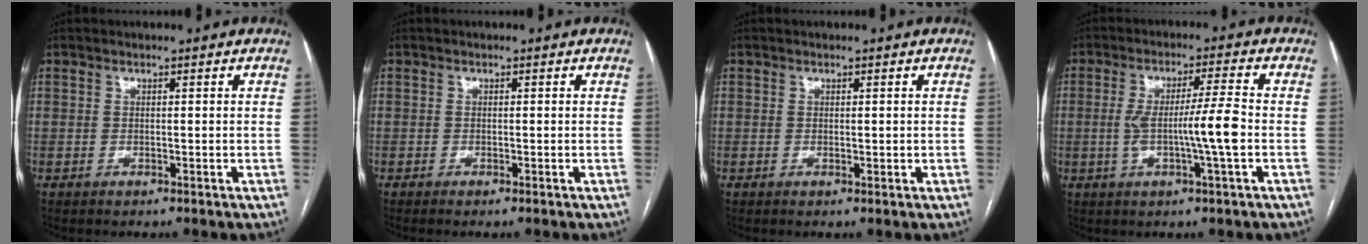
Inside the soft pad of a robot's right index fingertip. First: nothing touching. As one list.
[{"total": 0.5, "force": [-0.4, -0.1, 0.4], "torque": [-0.009, 0.000, -0.007]}, {"total": 0.8, "force": [0.0, 0.3, 0.7], "torque": [-0.013, -0.003, 0.002]}, {"total": 8.1, "force": [-1.3, -0.6, 8.0], "torque": [-0.145, 0.002, -0.021]}]